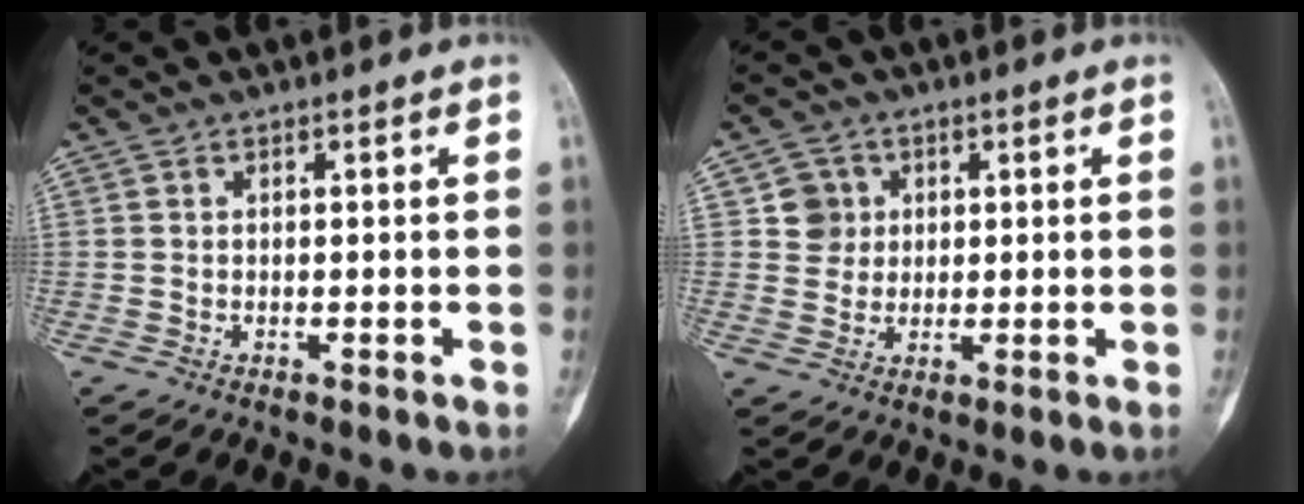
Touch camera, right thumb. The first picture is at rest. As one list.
[{"total": 4.5, "force": [1.3, 4.3, 0.5], "torque": [0.018, 0.000, 0.018]}]